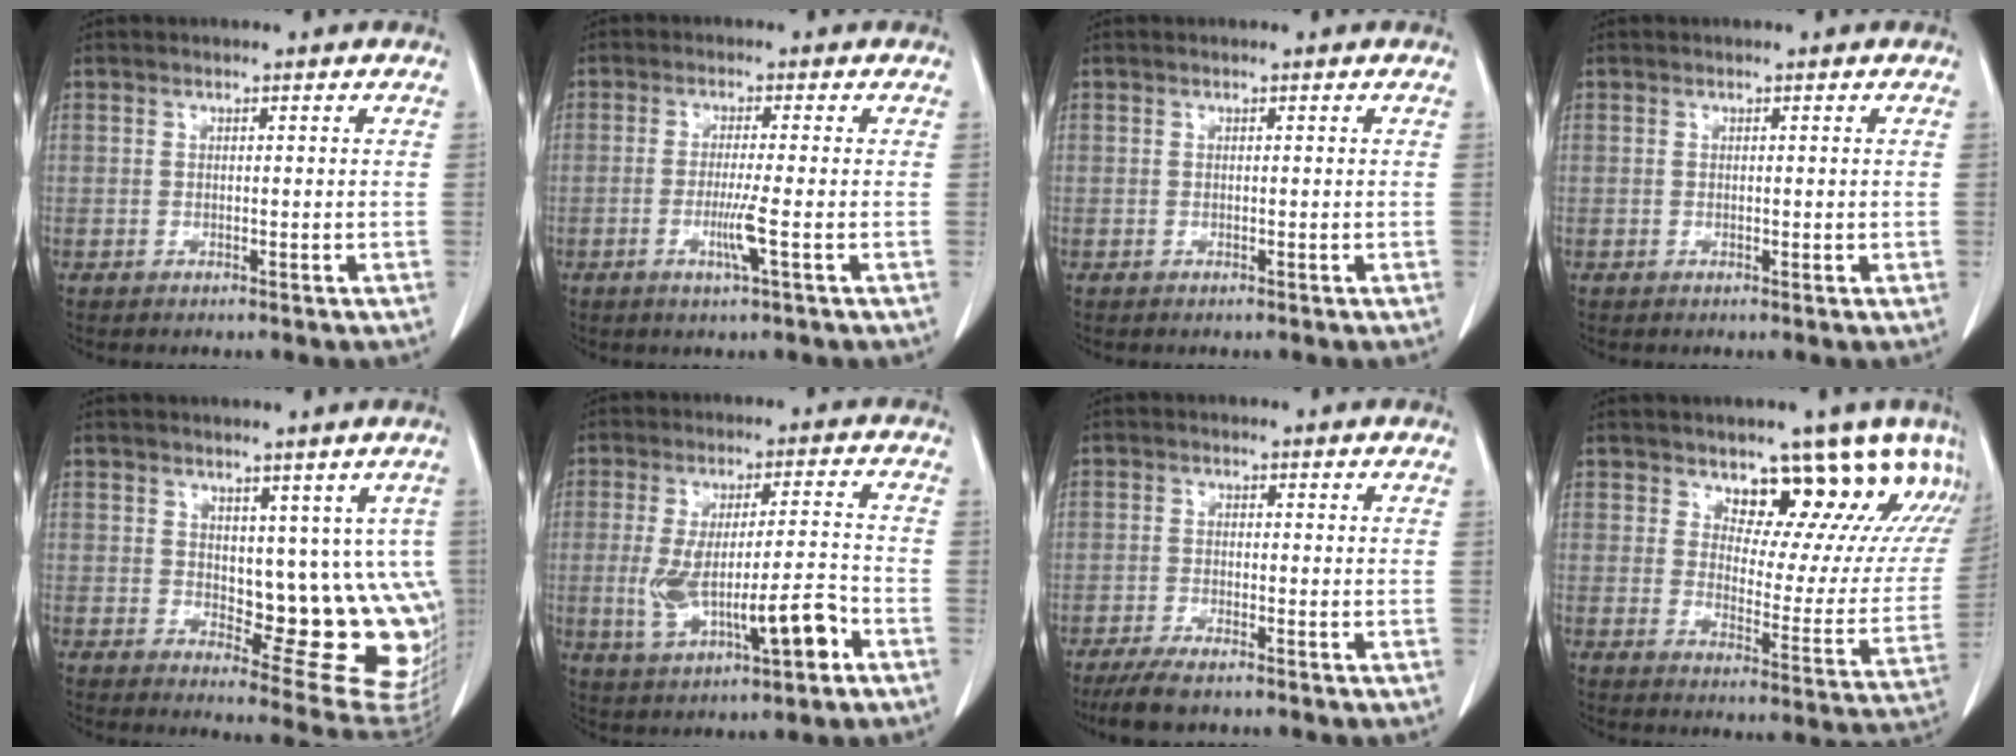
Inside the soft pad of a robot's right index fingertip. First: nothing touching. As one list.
[{"total": 4.0, "force": [-1.3, -0.7, 3.7], "torque": [-0.075, -0.010, -0.026]}, {"total": 0.0}, {"total": 0.0}, {"total": 12.7, "force": [1.8, 5.8, 11.1], "torque": [-0.116, -0.015, 0.036]}, {"total": 11.8, "force": [-3.5, 2.5, 11.0], "torque": [-0.203, 0.008, -0.046]}, {"total": 5.4, "force": [-4.3, 0.9, 3.1], "torque": [-0.059, -0.013, -0.074]}, {"total": 17.2, "force": [13.5, 7.0, 8.0], "torque": [-0.069, -0.024, 0.144]}]